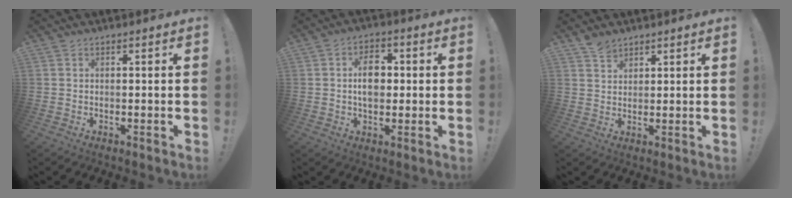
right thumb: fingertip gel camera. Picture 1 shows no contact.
{"total": 8.4, "force": [0.6, 5.8, 6.0], "torque": [-0.092, 0.009, 0.008]}
{"total": 3.8, "force": [3.3, 1.8, 0.7], "torque": [-0.006, -0.020, 0.061]}